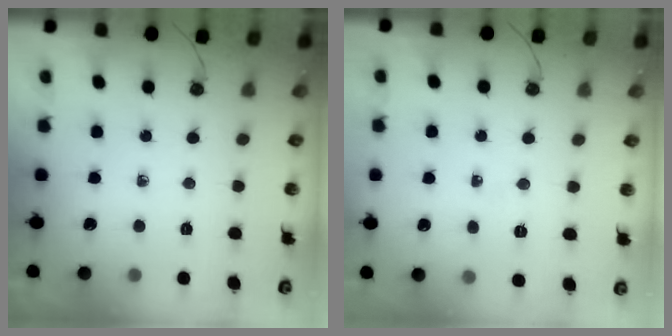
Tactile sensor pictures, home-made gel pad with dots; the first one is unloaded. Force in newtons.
{"total": 2.8, "press": 2.6, "slide": 0.9}